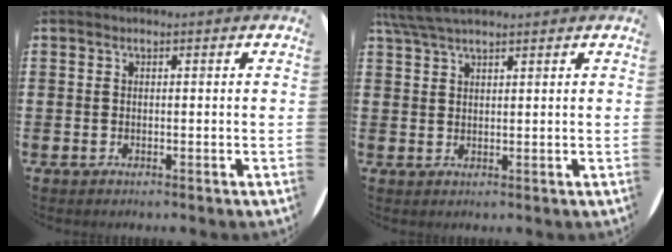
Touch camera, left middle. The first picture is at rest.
{"total": 4.4, "force": [3.7, 0.8, 2.3], "torque": [-0.053, 0.001, 0.069]}